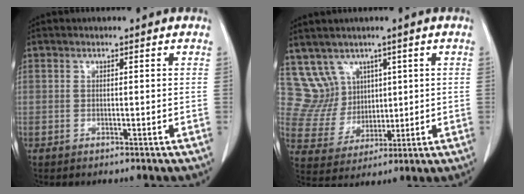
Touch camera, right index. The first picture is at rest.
{"total": 7.5, "force": [4.5, 6.0, 0.2], "torque": [-0.012, 0.031, 0.105]}